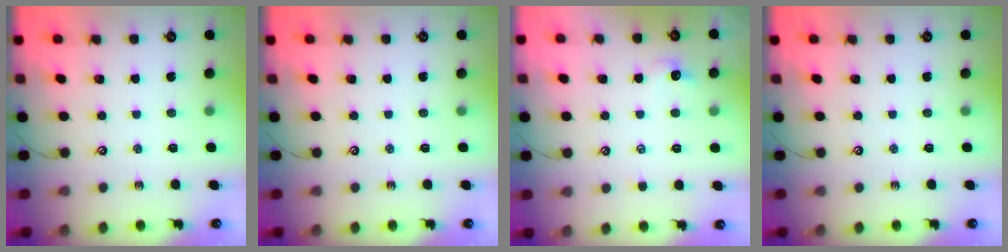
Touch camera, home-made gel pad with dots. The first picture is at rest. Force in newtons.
{"total": 0.0}
{"total": 1.7, "press": 1.6, "slide": 0.5}
{"total": 0.0}